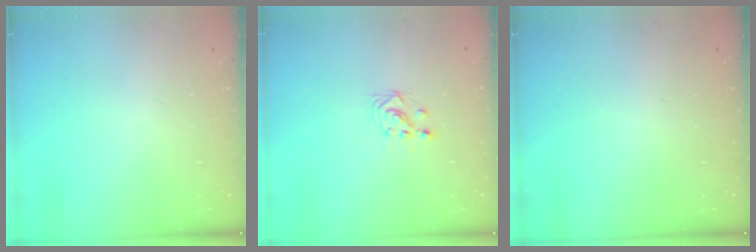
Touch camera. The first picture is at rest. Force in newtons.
{"total": 2.9, "press": 2.9, "slide": 0.2}
{"total": 0.0}